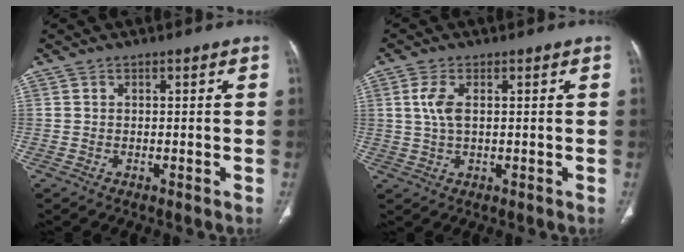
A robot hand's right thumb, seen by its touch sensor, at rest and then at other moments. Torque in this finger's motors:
{"motor_torque": [-0.73, 0.31, 0.26, 0.71, -0.04]}